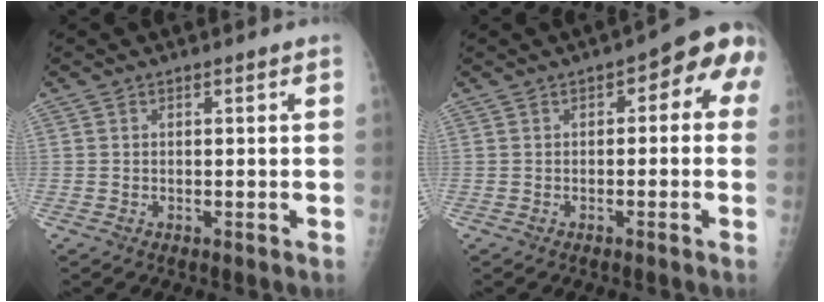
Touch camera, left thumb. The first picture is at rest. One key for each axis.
{"total": 7.4, "fx": 1.1, "fy": 3.7, "fz": 6.4, "tx": -0.040, "ty": 0.026, "tz": -0.003}